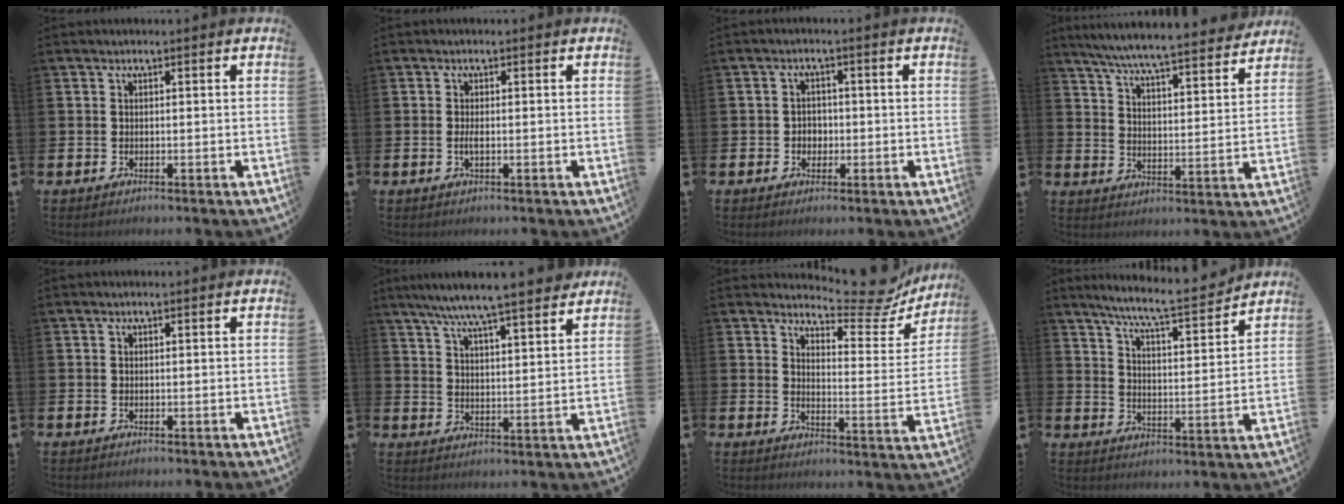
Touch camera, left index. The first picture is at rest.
{"total": 1.0, "force": [-0.2, 0.2, 1.0], "torque": [-0.020, 0.000, -0.003]}
{"total": 2.0, "force": [-0.3, 1.9, 0.6], "torque": [-0.004, 0.003, -0.013]}
{"total": 6.8, "force": [6.5, -0.1, 2.1], "torque": [-0.058, -0.053, 0.109]}
{"total": 0.0}
{"total": 8.1, "force": [7.6, 0.2, 2.8], "torque": [-0.073, -0.042, 0.135]}
{"total": 8.6, "force": [8.0, 1.7, 2.5], "torque": [-0.040, -0.063, 0.138]}
{"total": 7.7, "force": [7.1, 0.2, 3.0], "torque": [-0.076, -0.048, 0.120]}